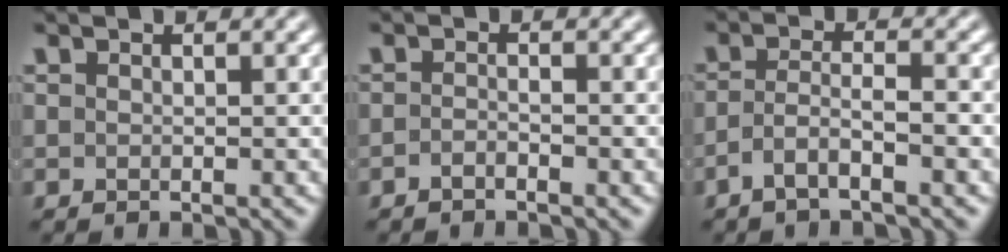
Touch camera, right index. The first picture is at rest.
{"total": 1.3, "force": [-1.3, -0.3, 0.3], "torque": [0.000, -0.004, -0.024]}
{"total": 2.8, "force": [-2.1, 0.3, 1.8], "torque": [-0.033, -0.013, -0.033]}